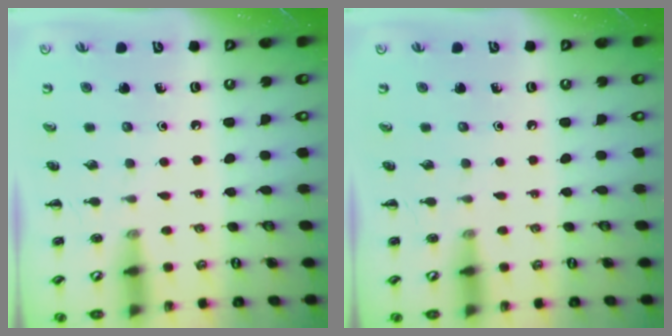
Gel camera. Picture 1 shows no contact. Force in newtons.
{"total": 0.0}